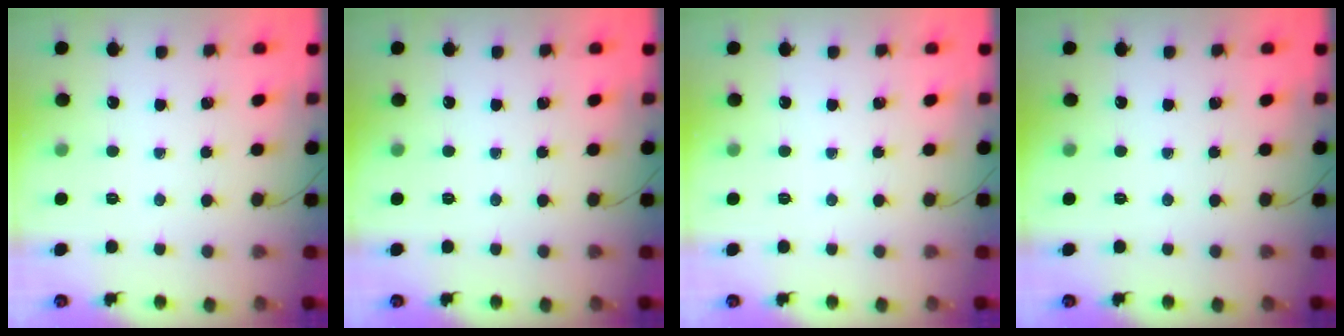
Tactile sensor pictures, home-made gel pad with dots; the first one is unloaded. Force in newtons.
{"total": 0.0}
{"total": 0.0}
{"total": 0.0}